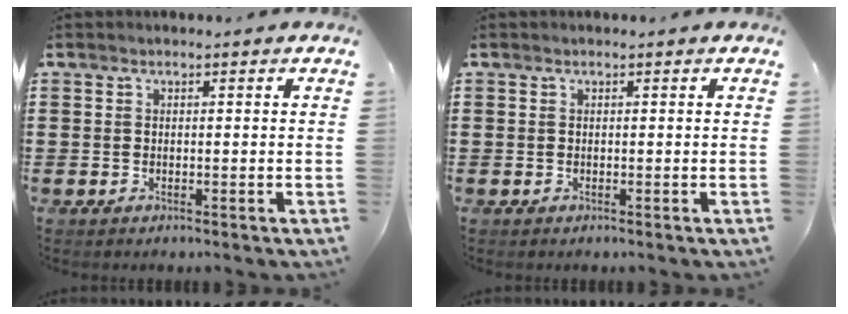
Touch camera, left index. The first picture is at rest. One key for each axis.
{"total": 0.0}